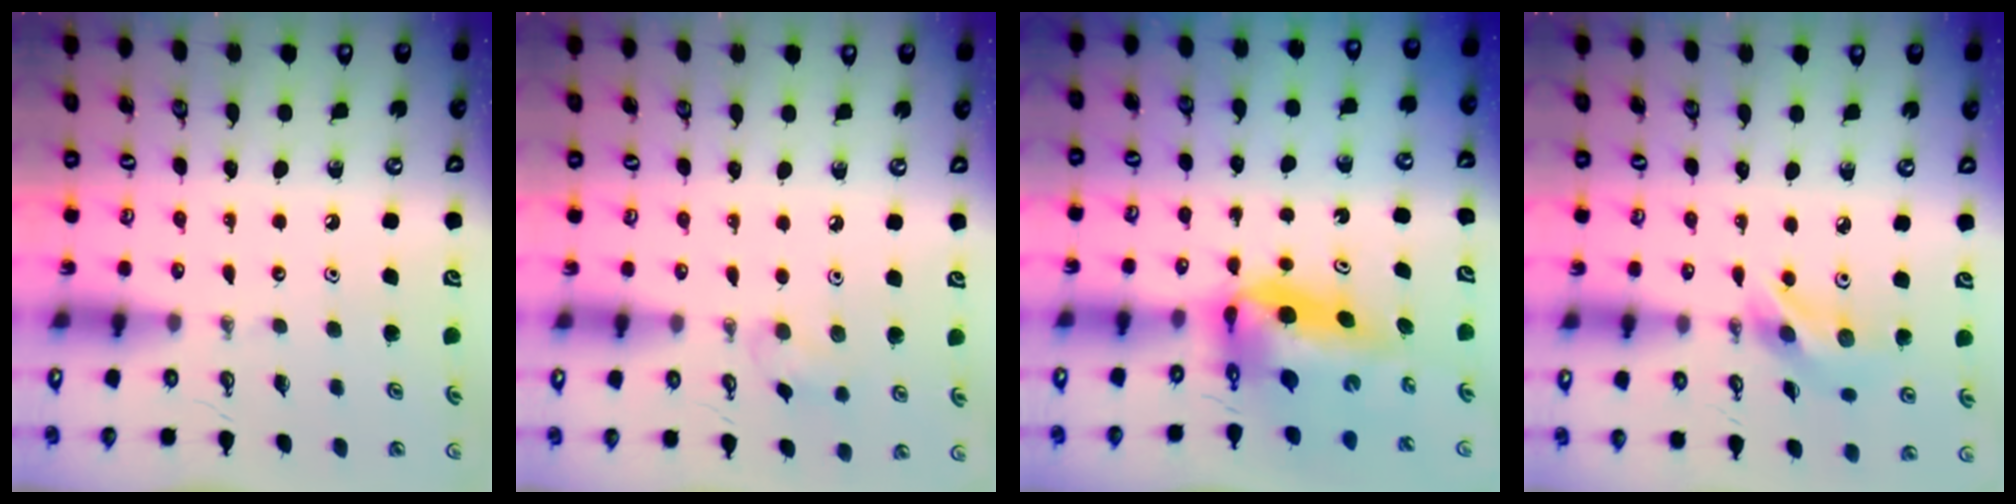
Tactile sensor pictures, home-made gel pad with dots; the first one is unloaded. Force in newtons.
{"total": 6.4, "press": 6.1, "slide": 2.0}
{"total": 8.1, "press": 7.9, "slide": 1.9}
{"total": 9.4, "press": 9.4, "slide": 0.3}